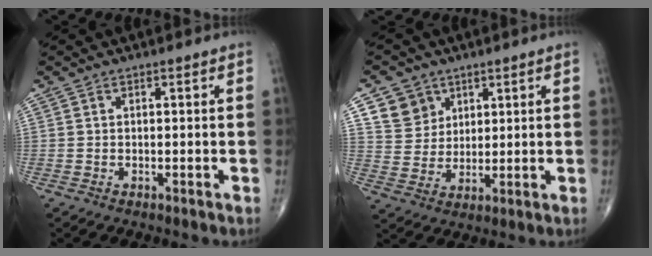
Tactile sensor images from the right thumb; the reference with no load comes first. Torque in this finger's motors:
{"motor_torque": [-0.23, 0.25, 0.02, 0.02, 0.01]}